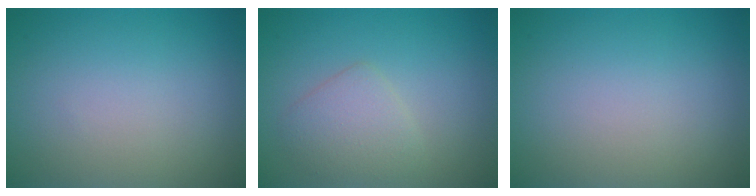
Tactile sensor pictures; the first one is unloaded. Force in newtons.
{"total": 2.6, "press": 2.6, "slide": 0.0}
{"total": 0.0}